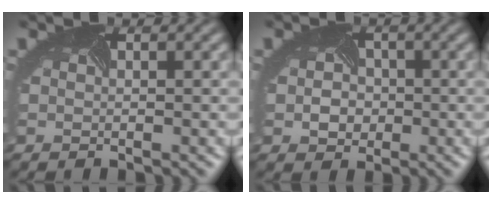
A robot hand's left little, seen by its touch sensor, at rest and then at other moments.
{"total": 2.2, "force": [-0.4, 2.0, 0.9], "torque": [-0.014, 0.000, -0.012]}